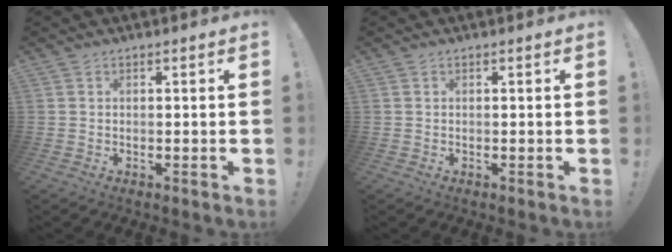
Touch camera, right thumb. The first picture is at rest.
{"total": 0.0}